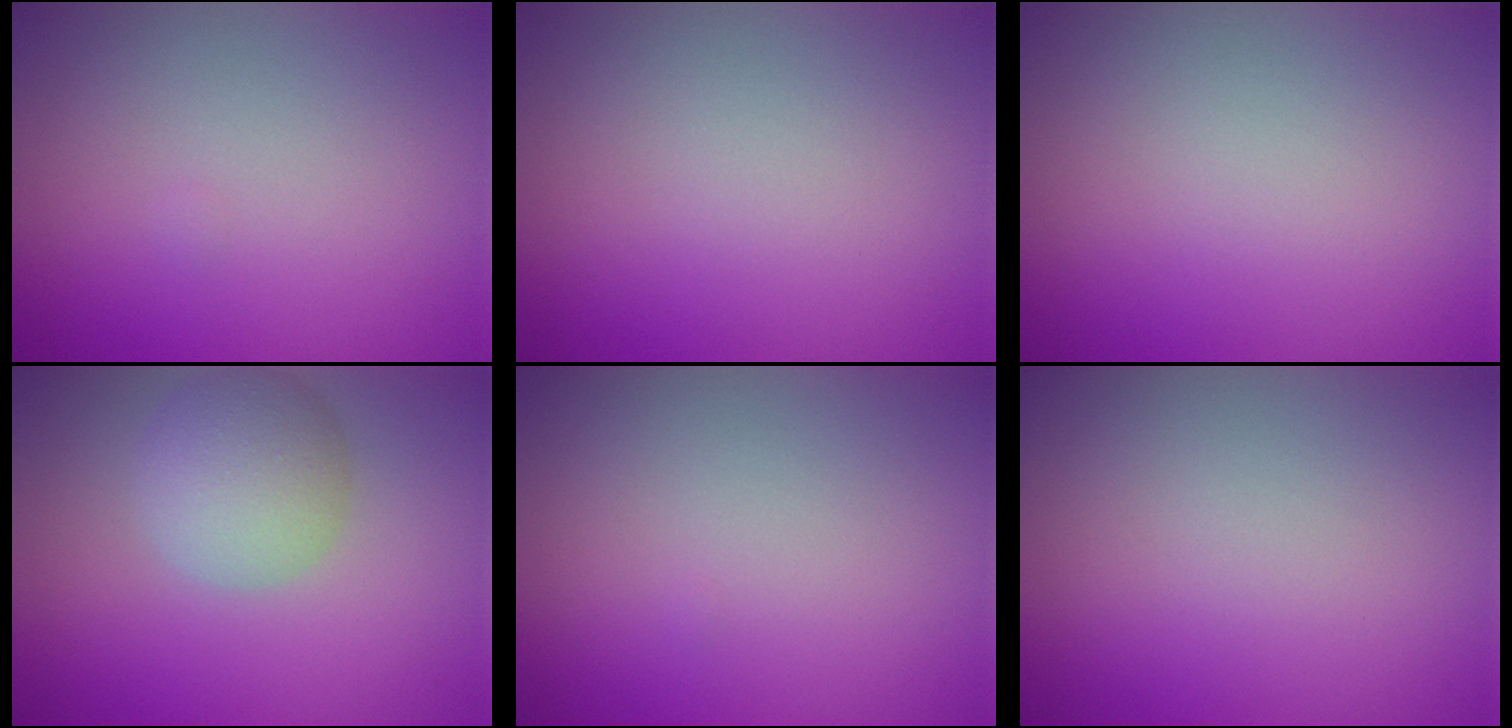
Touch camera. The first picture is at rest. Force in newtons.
{"total": 0.0}
{"total": 0.0}
{"total": 4.7, "press": 4.7, "slide": 0.3}
{"total": 0.0}
{"total": 0.0}